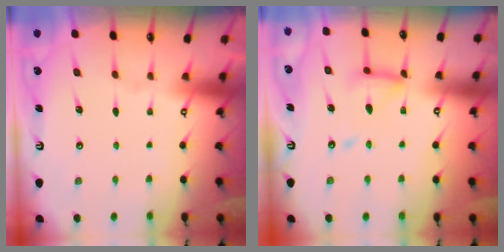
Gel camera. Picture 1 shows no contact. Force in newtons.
{"total": 12.3, "press": 12.3, "slide": 1.1}